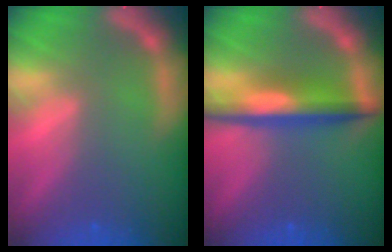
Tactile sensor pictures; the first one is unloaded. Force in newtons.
{"total": 5.5}